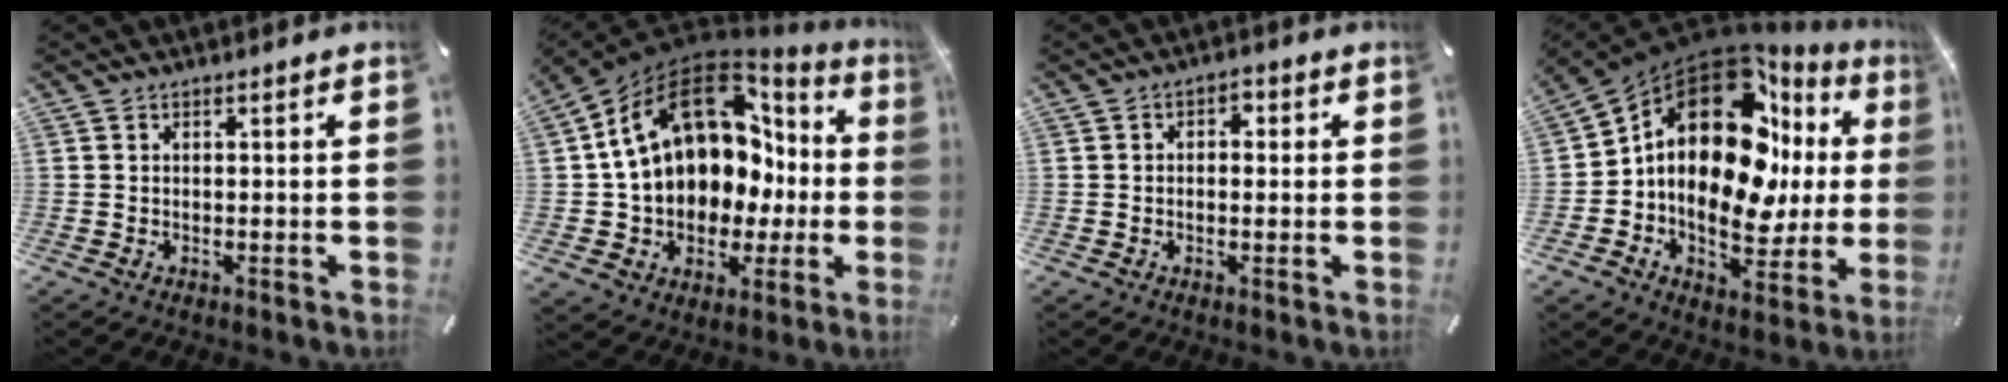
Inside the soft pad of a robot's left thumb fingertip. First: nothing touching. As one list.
[{"total": 18.5, "force": [5.9, 13.1, 11.7], "torque": [-0.207, -0.040, 0.101]}, {"total": 2.2, "force": [-0.5, 1.6, 1.5], "torque": [-0.020, 0.006, -0.012]}, {"total": 21.5, "force": [4.7, 13.4, 16.2], "torque": [-0.270, -0.047, 0.068]}]